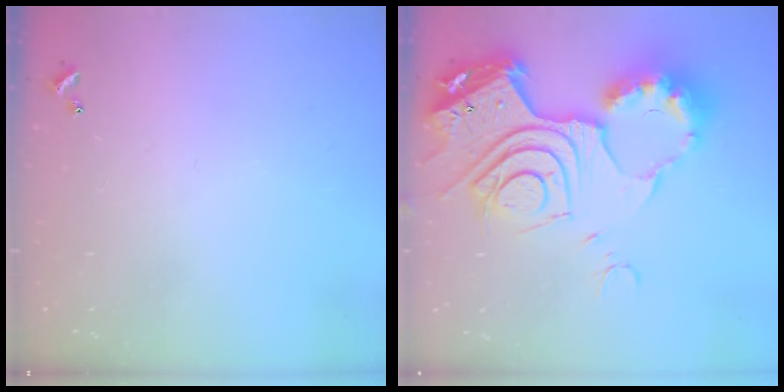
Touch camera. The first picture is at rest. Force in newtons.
{"total": 25.1, "press": 24.9, "slide": 2.7}